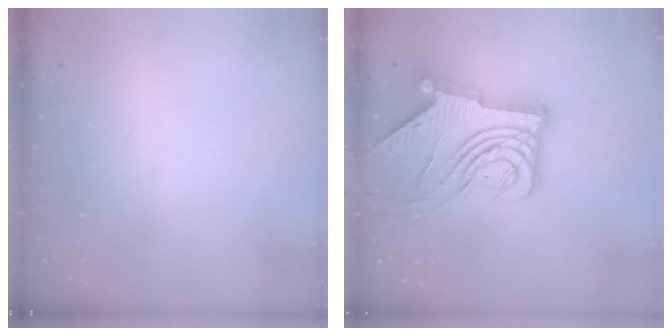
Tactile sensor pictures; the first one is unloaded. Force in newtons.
{"total": 16.2, "press": 16.1, "slide": 2.0}